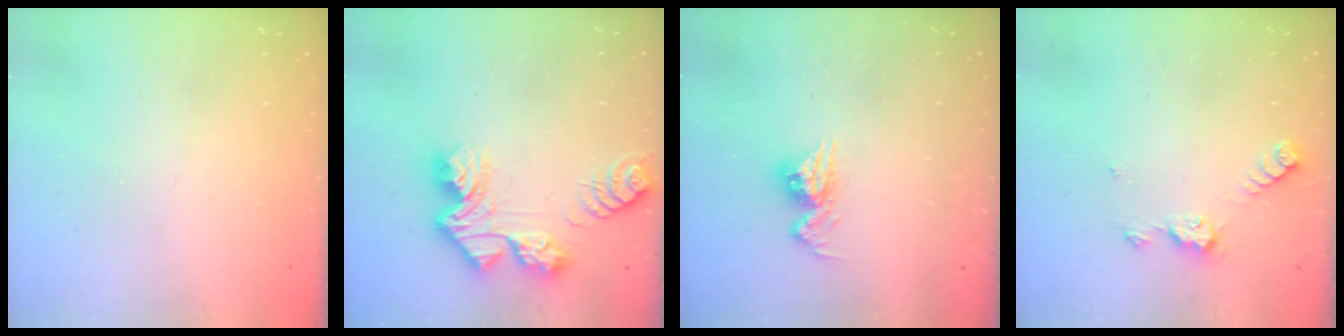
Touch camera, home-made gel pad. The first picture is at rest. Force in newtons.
{"total": 12.0, "press": 12.0, "slide": 1.1}
{"total": 9.4, "press": 9.4, "slide": 0.9}
{"total": 5.5, "press": 5.4, "slide": 0.6}